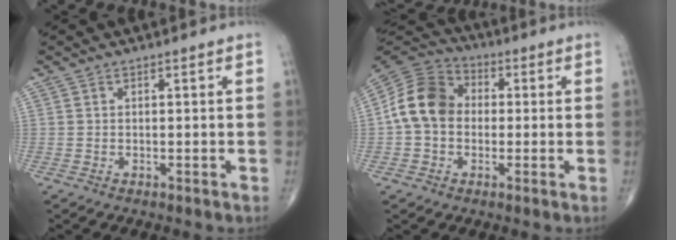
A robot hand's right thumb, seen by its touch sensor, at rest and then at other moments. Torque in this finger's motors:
{"motor_torque": [1.13, 1.72, 1.14, -0.20, 0.11]}